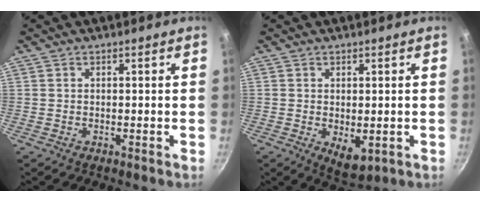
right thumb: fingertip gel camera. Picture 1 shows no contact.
{"total": 5.2, "force": [-0.7, 2.9, 4.2], "torque": [-0.053, -0.014, -0.002]}